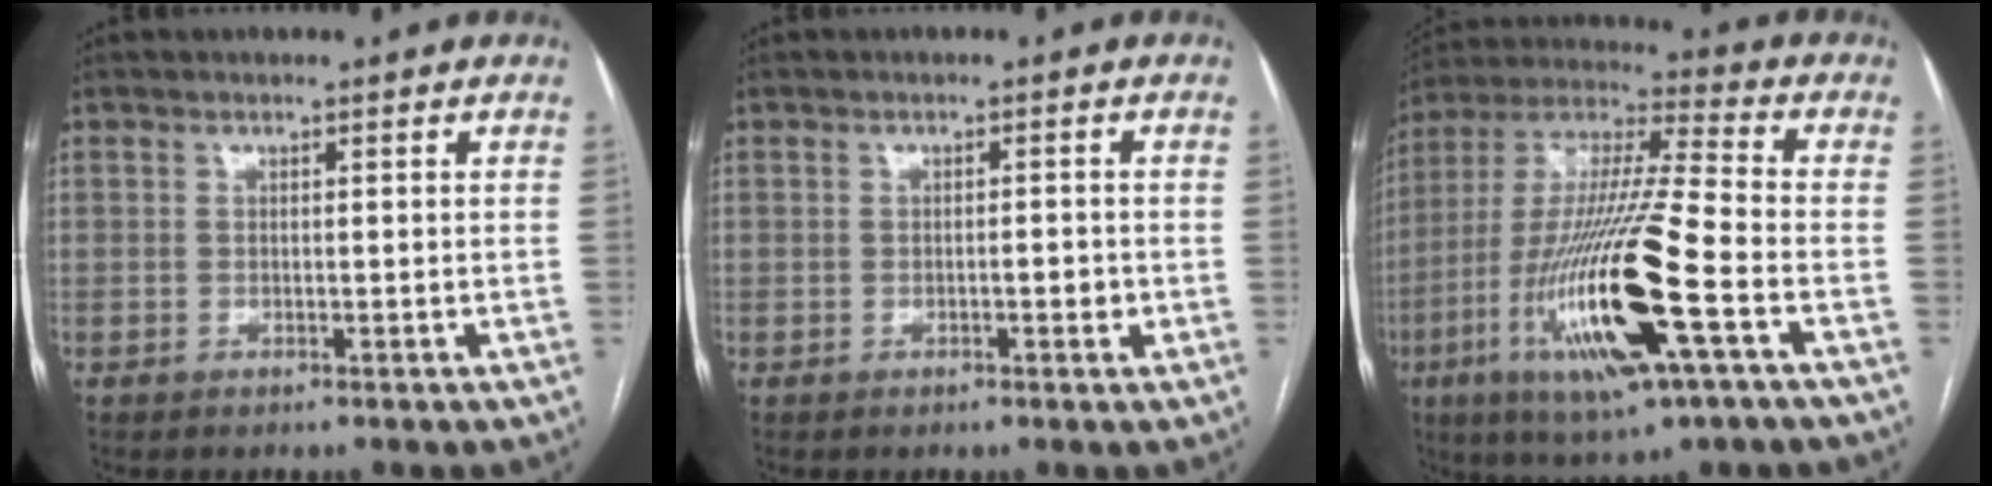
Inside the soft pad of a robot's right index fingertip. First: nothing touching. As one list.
[{"total": 1.7, "force": [-0.3, 0.7, 1.5], "torque": [-0.024, 0.000, -0.002]}, {"total": 22.3, "force": [-7.7, 2.1, 20.8], "torque": [-0.437, -0.032, -0.141]}]